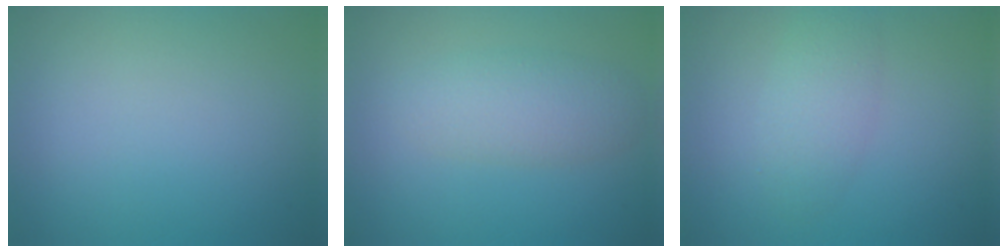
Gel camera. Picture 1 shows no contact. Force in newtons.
{"total": 3.3, "press": 3.3, "slide": 0.3}
{"total": 2.5, "press": 2.4, "slide": 0.2}